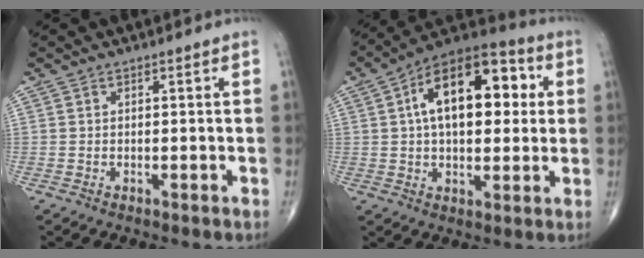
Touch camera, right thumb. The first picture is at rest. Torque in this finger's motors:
{"motor_torque": [1.04, 3.96, 1.76, 0.39, 0.17]}